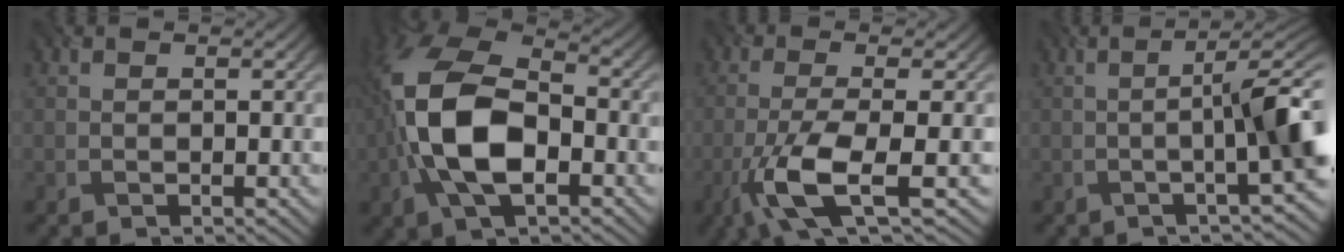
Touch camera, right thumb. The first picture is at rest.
{"total": 14.1, "force": [-2.6, 7.9, 11.4], "torque": [-0.259, -0.001, -0.065]}
{"total": 8.4, "force": [-3.5, 1.9, 7.5], "torque": [-0.141, 0.000, -0.079]}
{"total": 8.7, "force": [-1.2, 1.5, 8.5], "torque": [-0.119, 0.009, -0.026]}